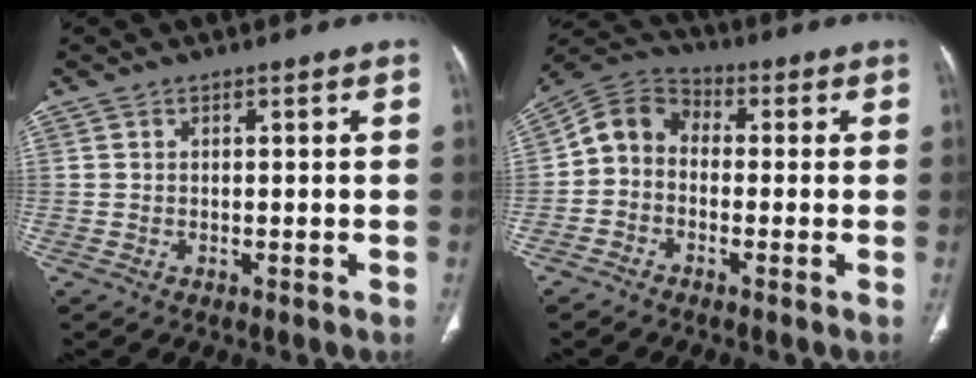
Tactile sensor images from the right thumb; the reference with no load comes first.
{"total": 7.3, "force": [-0.9, 5.9, 4.3], "torque": [-0.067, 0.029, -0.039]}